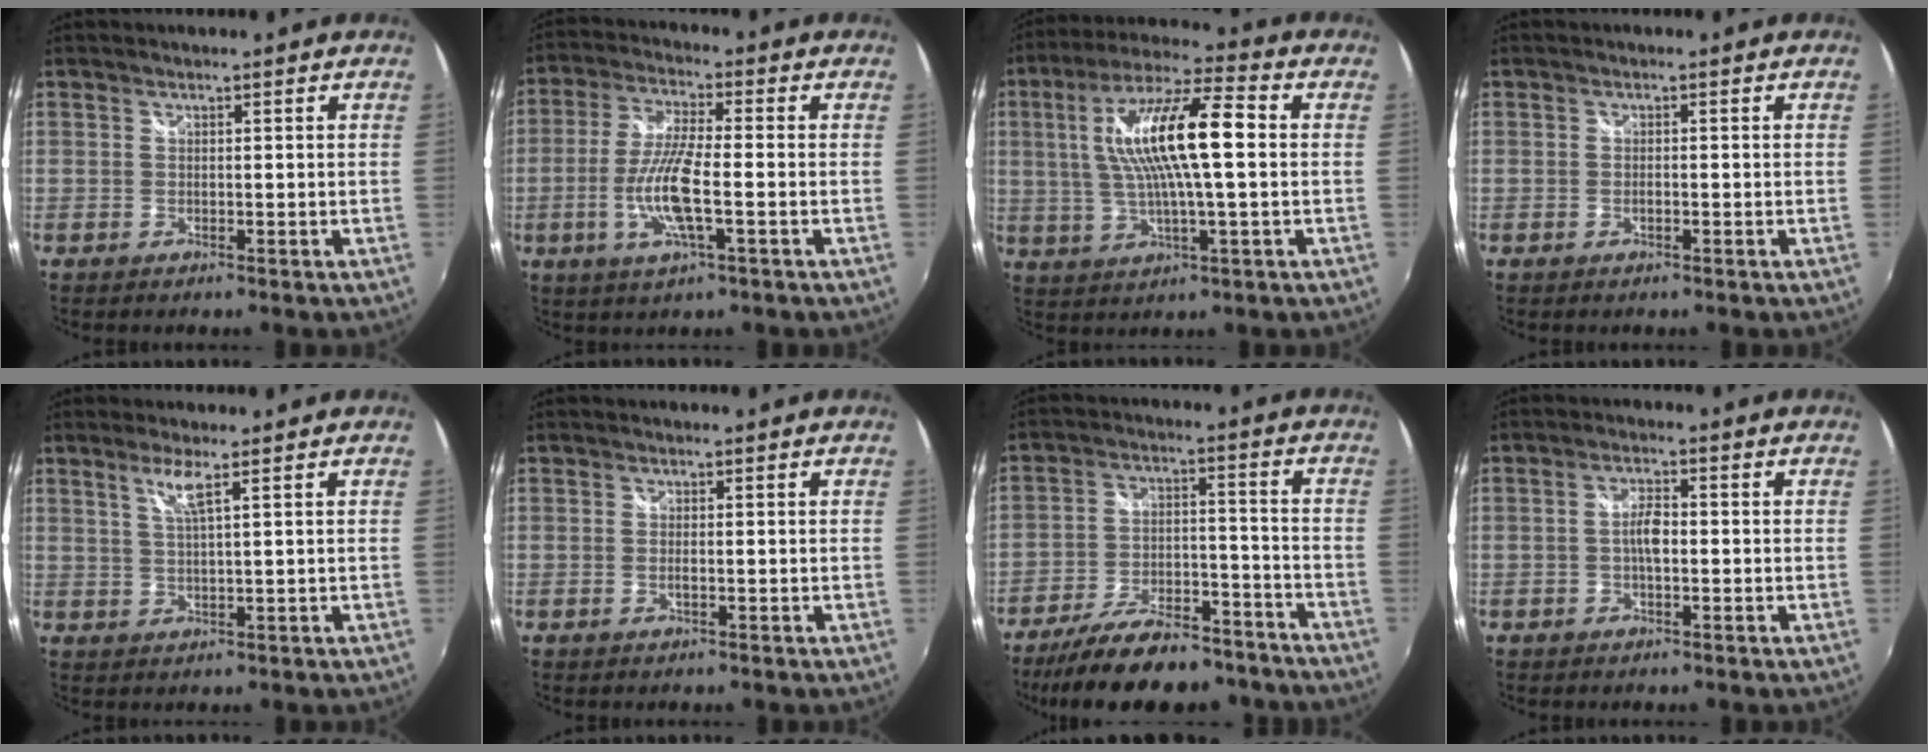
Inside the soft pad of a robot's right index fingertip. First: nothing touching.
{"total": 10.5, "force": [-2.6, 1.8, 10.0], "torque": [-0.205, -0.007, -0.054]}
{"total": 15.6, "force": [1.8, 2.8, 15.3], "torque": [-0.285, 0.016, 0.030]}
{"total": 1.0, "force": [-0.4, 0.3, 0.9], "torque": [-0.018, -0.001, -0.009]}
{"total": 3.5, "force": [1.9, -0.3, 2.9], "torque": [-0.058, -0.003, 0.038]}
{"total": 1.2, "force": [-0.2, 0.1, 1.2], "torque": [-0.024, -0.001, -0.006]}
{"total": 21.3, "force": [-17.6, 7.0, 9.6], "torque": [-0.182, 0.001, -0.246]}
{"total": 3.4, "force": [-0.5, 1.2, 3.2], "torque": [-0.062, 0.006, -0.011]}